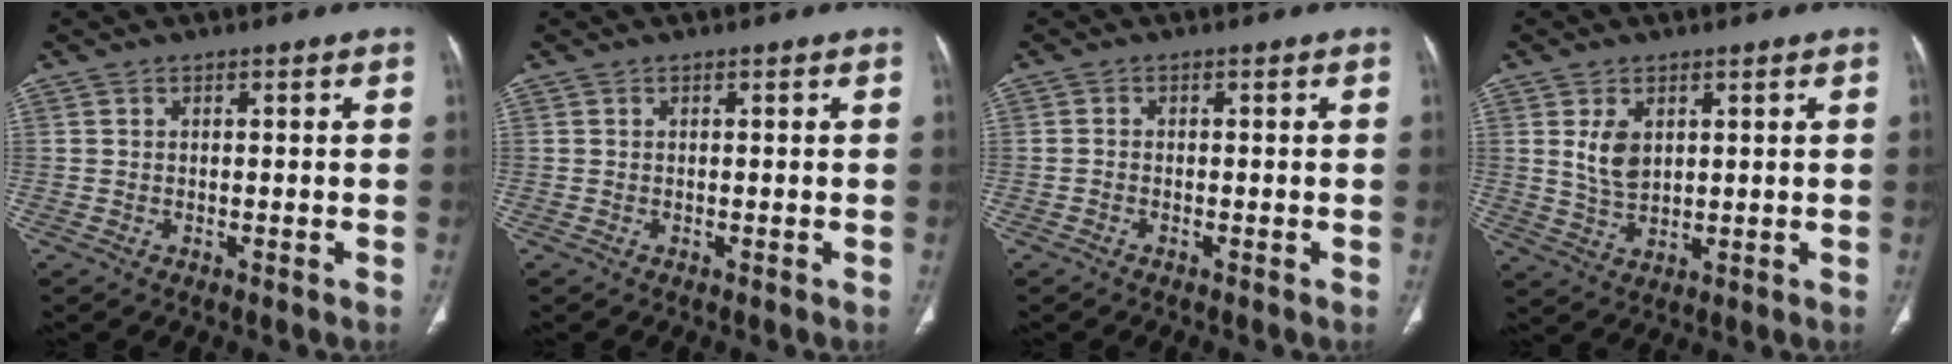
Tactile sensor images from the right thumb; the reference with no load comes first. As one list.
[{"total": 0.0}, {"total": 0.6, "force": [-0.4, 0.3, 0.3], "torque": [-0.008, 0.001, -0.011]}, {"total": 5.5, "force": [1.7, 3.4, 3.9], "torque": [-0.064, -0.012, 0.042]}]